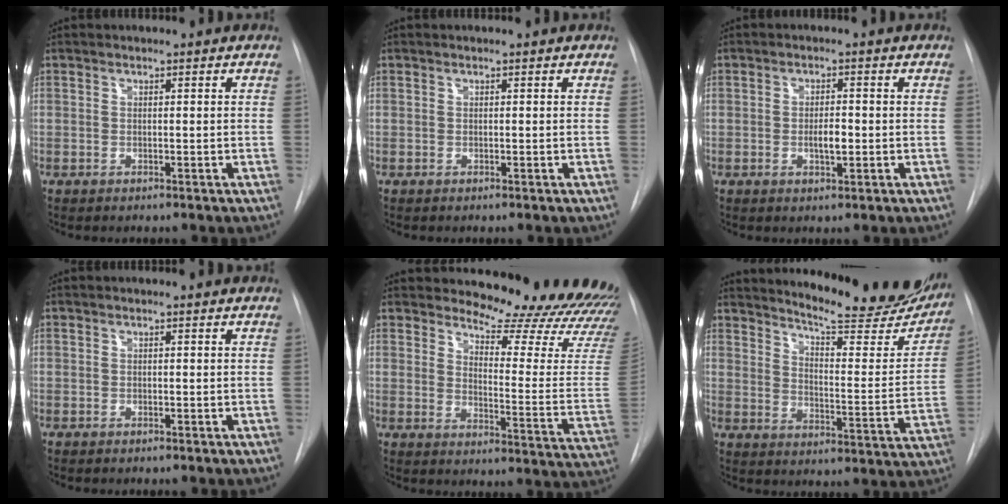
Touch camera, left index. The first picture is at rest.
{"total": 0.0}
{"total": 2.9, "force": [-1.3, 0.8, 2.5], "torque": [-0.043, -0.005, -0.018]}
{"total": 0.9, "force": [-0.9, -0.1, -0.1], "torque": [0.005, -0.006, -0.014]}
{"total": 20.7, "force": [19.6, 3.5, 5.9], "torque": [-0.069, -0.143, 0.215]}
{"total": 22.5, "force": [19.9, 3.7, 9.8], "torque": [-0.134, -0.079, 0.244]}